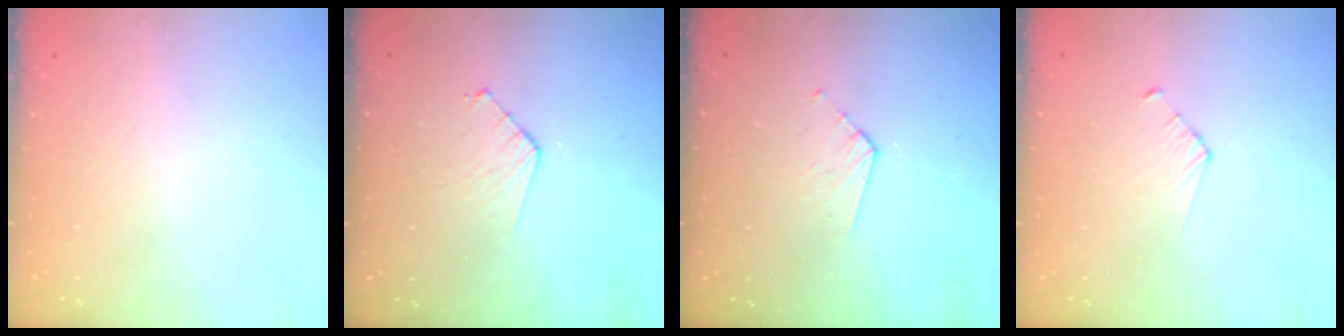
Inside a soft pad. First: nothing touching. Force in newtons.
{"total": 4.4, "press": 4.3, "slide": 0.4}
{"total": 3.2, "press": 3.2, "slide": 0.2}
{"total": 2.8, "press": 2.8, "slide": 0.2}